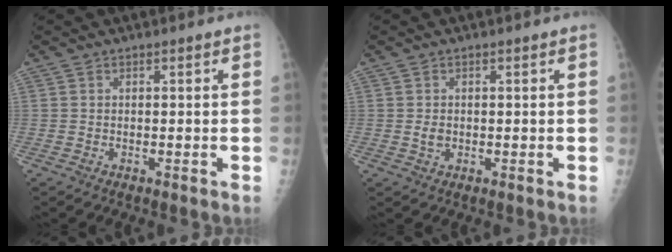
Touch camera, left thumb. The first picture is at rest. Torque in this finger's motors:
{"motor_torque": [0.52, 0.72, 0.27, -0.06, -0.01]}